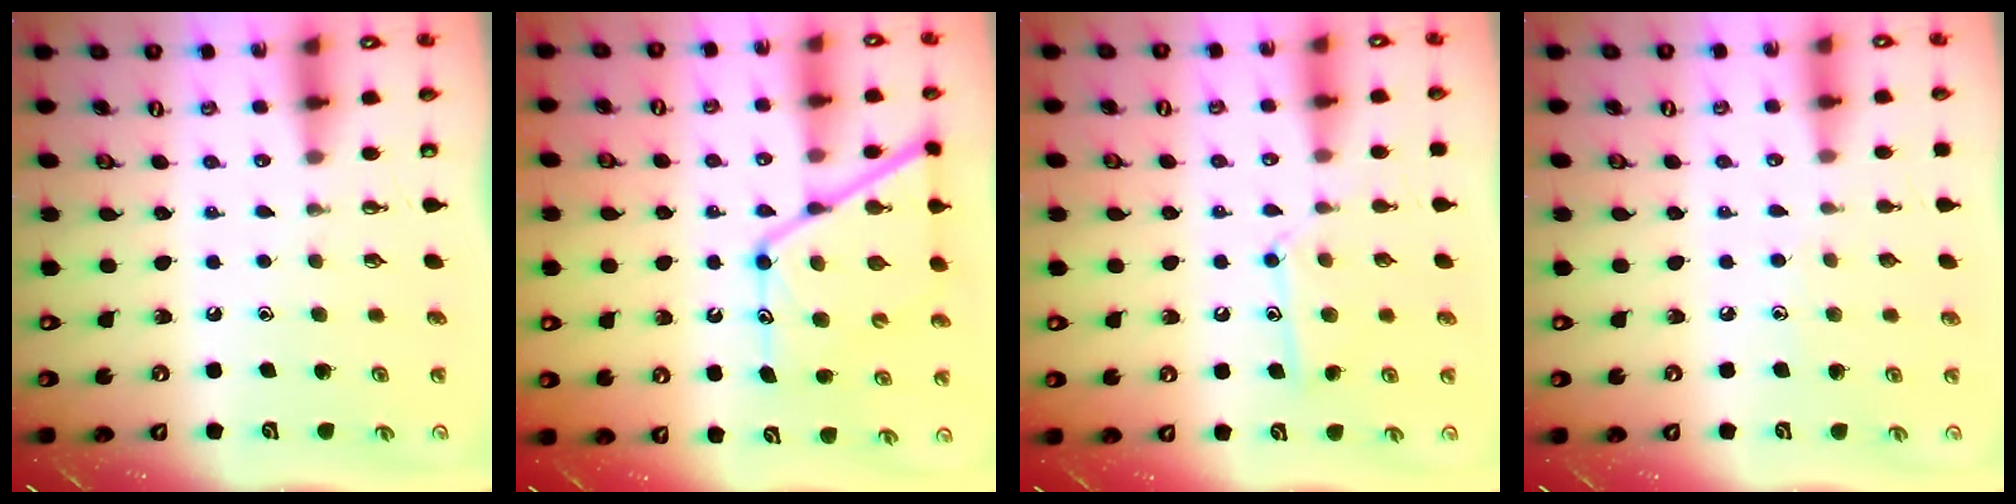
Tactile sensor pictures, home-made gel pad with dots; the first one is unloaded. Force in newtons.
{"total": 17.1, "press": 17.0, "slide": 1.4}
{"total": 10.8, "press": 10.7, "slide": 0.7}
{"total": 3.7, "press": 3.7, "slide": 0.4}